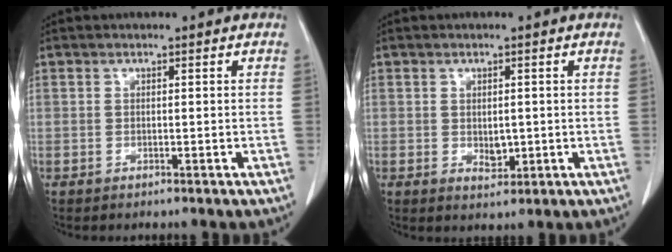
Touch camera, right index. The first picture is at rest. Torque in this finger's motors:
{"motor_torque": [0.17, 0.07, 0.11, 0.02]}